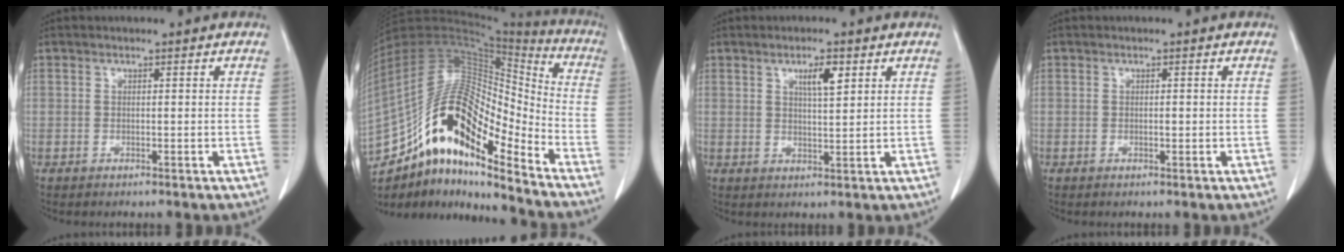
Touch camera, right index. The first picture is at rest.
{"total": 20.6, "force": [-13.0, 5.7, 14.9], "torque": [-0.294, 0.036, -0.224]}
{"total": 3.9, "force": [1.9, 0.7, 3.4], "torque": [-0.059, 0.000, 0.034]}
{"total": 0.7, "force": [-0.1, 0.3, 0.7], "torque": [-0.013, 0.000, -0.001]}